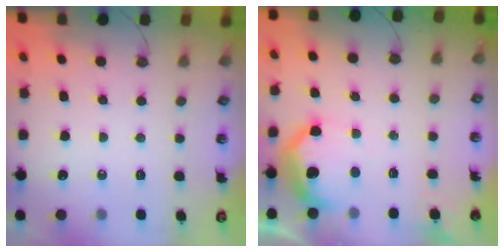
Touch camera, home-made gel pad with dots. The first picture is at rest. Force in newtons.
{"total": 12.1, "press": 12.0, "slide": 0.7}